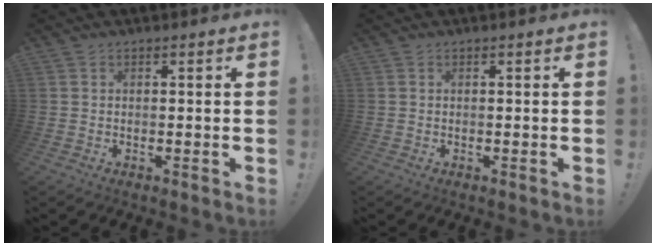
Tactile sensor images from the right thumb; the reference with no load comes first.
{"total": 0.0}